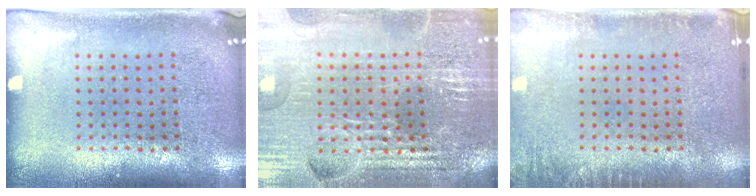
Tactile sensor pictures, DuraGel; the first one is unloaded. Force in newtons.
{"total": 3.8, "press": 3.8, "slide": 0.8}
{"total": 1.4, "press": 1.4, "slide": 0.3}